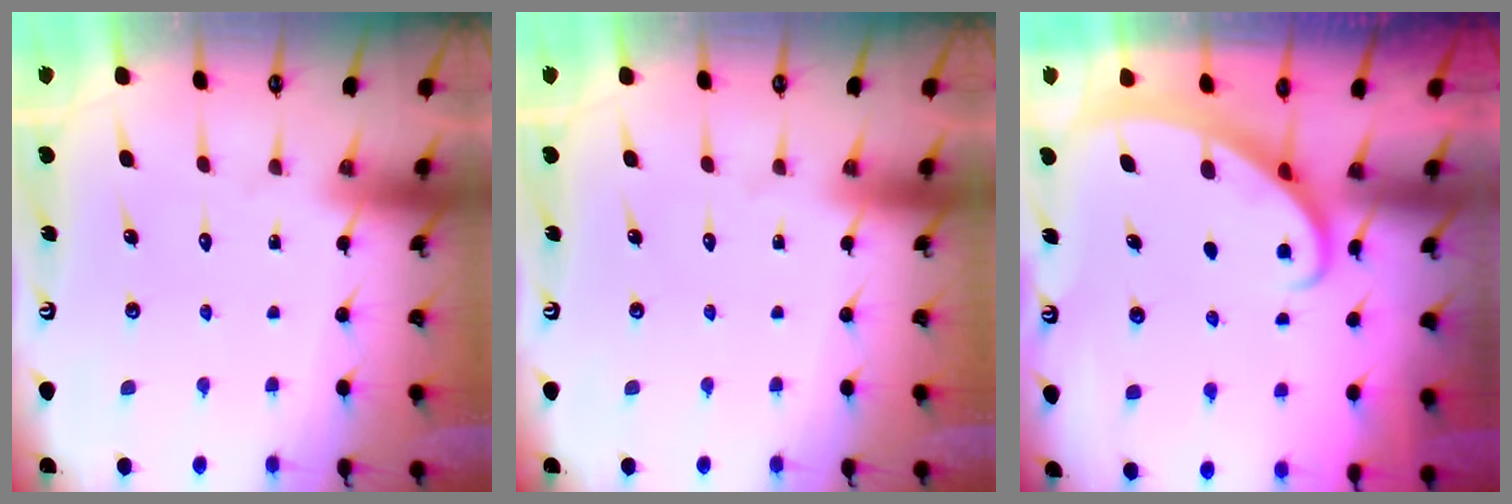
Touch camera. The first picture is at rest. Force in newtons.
{"total": 0.0}
{"total": 2.2, "press": 2.2, "slide": 0.2}